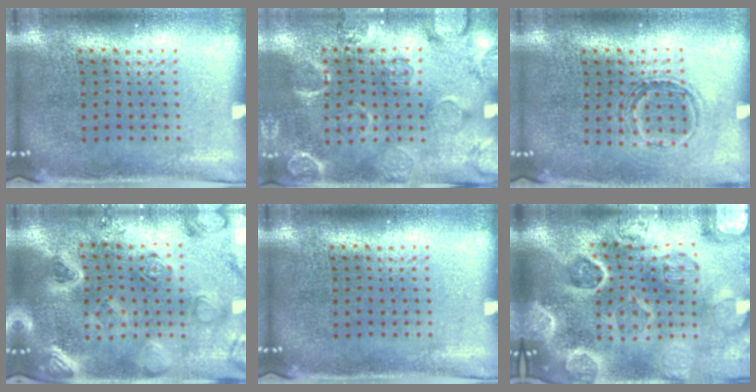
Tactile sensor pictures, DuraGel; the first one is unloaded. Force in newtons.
{"total": 2.5, "press": 2.2, "slide": 1.3}
{"total": 1.2, "press": 1.0, "slide": 0.6}
{"total": 2.2, "press": 2.2, "slide": 0.3}
{"total": 0.0}
{"total": 4.9, "press": 4.2, "slide": 2.4}